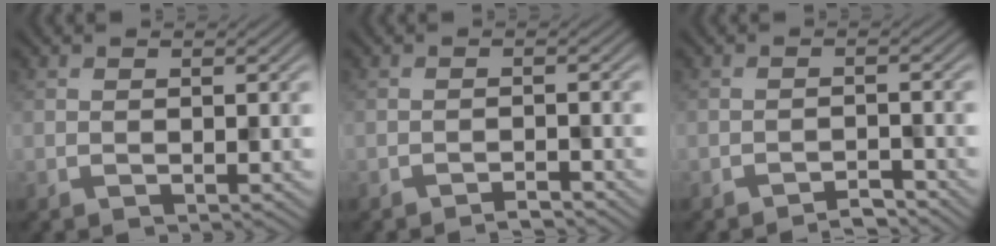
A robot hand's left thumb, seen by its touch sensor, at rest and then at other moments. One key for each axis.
{"total": 1.5, "fx": -1.4, "fy": 0.1, "fz": 0.6, "tx": -0.007, "ty": 0.004, "tz": -0.027}
{"total": 2.1, "fx": -1.9, "fy": 0.3, "fz": 0.7, "tx": -0.008, "ty": 0.005, "tz": -0.037}